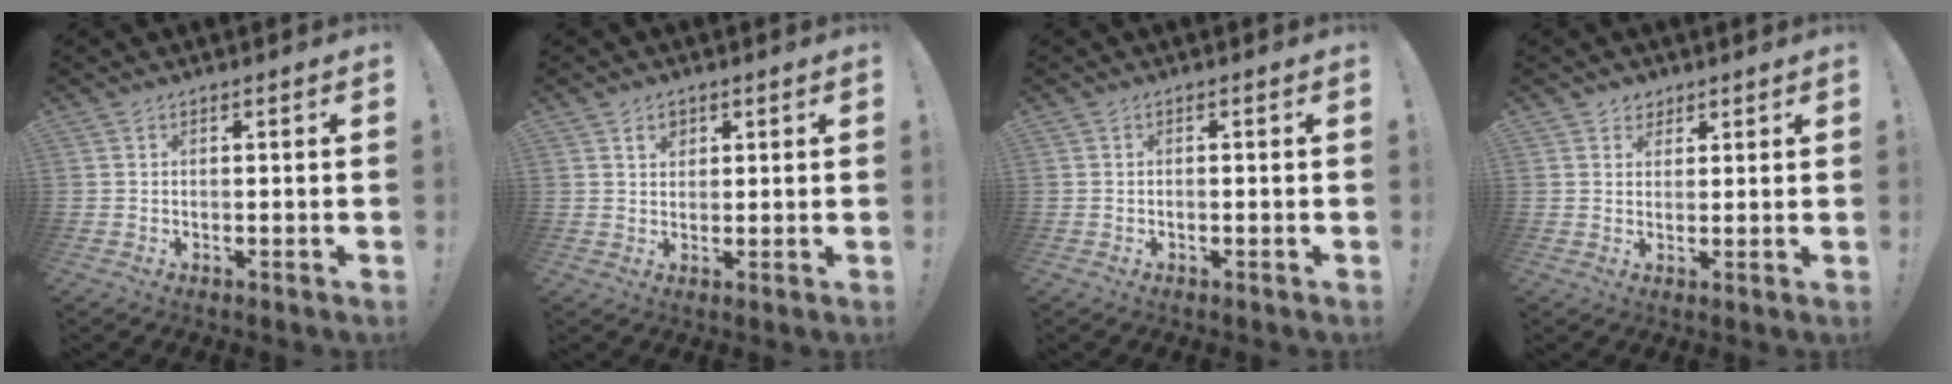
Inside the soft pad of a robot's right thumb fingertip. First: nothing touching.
{"total": 3.3, "force": [1.7, 2.4, 1.4], "torque": [-0.016, -0.004, 0.029]}
{"total": 0.0}
{"total": 3.4, "force": [2.3, 2.5, -0.1], "torque": [0.016, -0.015, 0.040]}